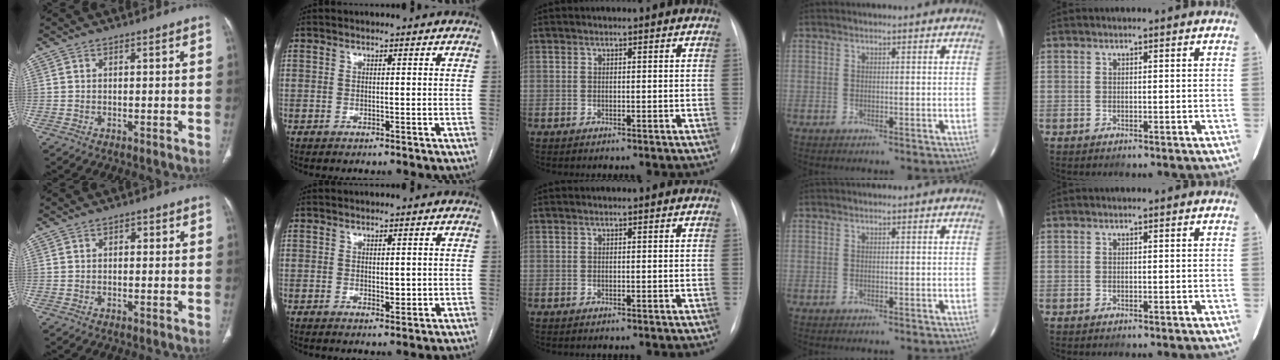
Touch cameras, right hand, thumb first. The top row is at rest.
{"thumb": {"total": 1.5, "force": [0.5, 1.0, 1.0], "torque": [-0.010, 0.003, 0.006]}, "index": {"total": 2.0, "force": [0.1, 1.0, 1.8], "torque": [-0.025, -0.005, 0.005]}}